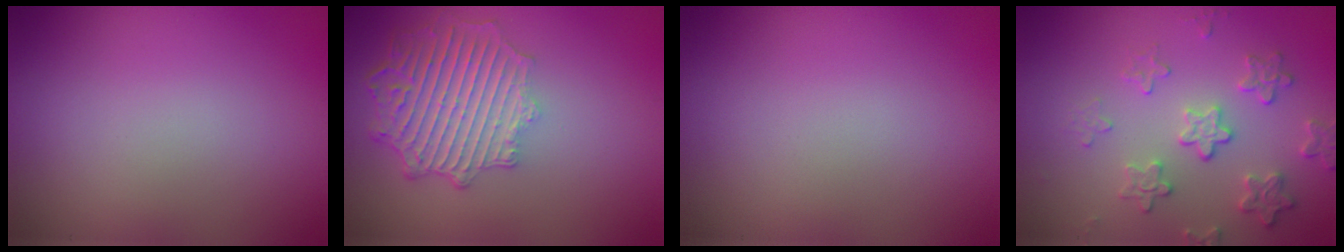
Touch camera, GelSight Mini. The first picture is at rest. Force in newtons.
{"total": 6.2, "press": 4.8, "slide": 4.0}
{"total": 0.0}
{"total": 3.1, "press": 3.0, "slide": 0.6}